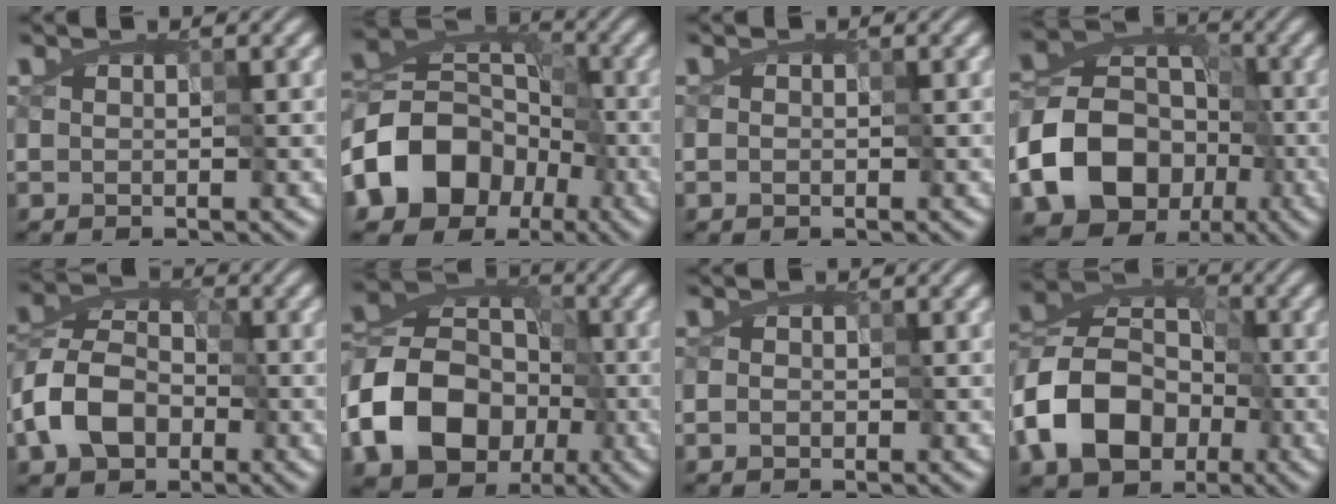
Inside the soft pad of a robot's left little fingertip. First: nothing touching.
{"total": 11.7, "force": [-6.2, 8.5, 5.2], "torque": [-0.098, -0.003, -0.118]}
{"total": 1.0, "force": [0.1, 0.9, 0.6], "torque": [-0.009, 0.007, -0.001]}
{"total": 17.4, "force": [-8.1, 14.1, 6.4], "torque": [-0.118, -0.032, -0.151]}
{"total": 5.8, "force": [-4.0, 3.5, 2.4], "torque": [-0.045, 0.006, -0.080]}
{"total": 12.5, "force": [-5.9, 9.3, 5.8], "torque": [-0.121, -0.009, -0.107]}
{"total": 1.7, "force": [-0.1, 1.5, 0.9], "torque": [-0.012, 0.014, -0.006]}
{"total": 8.8, "force": [-5.0, 6.0, 4.1], "torque": [-0.064, 0.007, -0.099]}